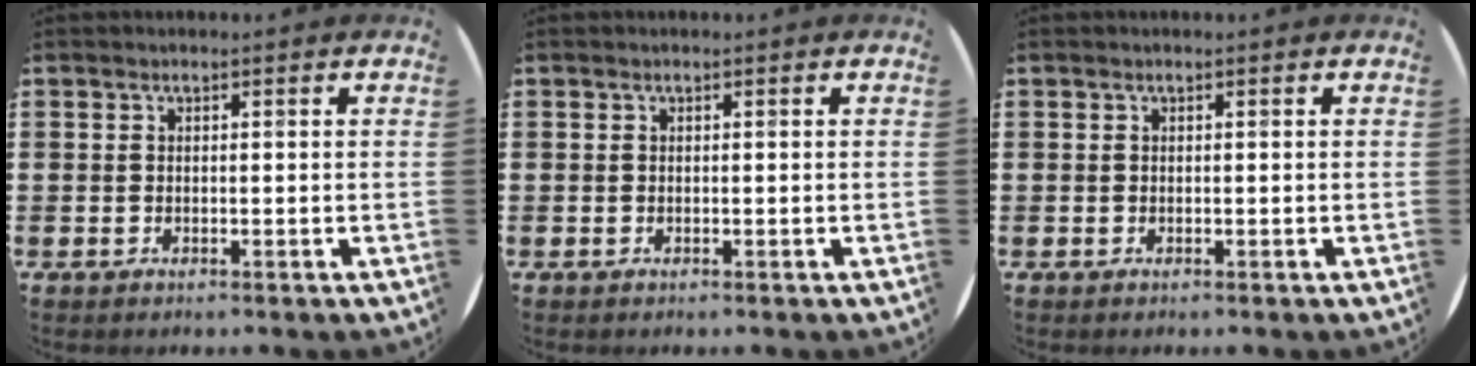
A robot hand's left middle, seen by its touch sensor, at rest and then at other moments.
{"total": 0.0}
{"total": 0.0}